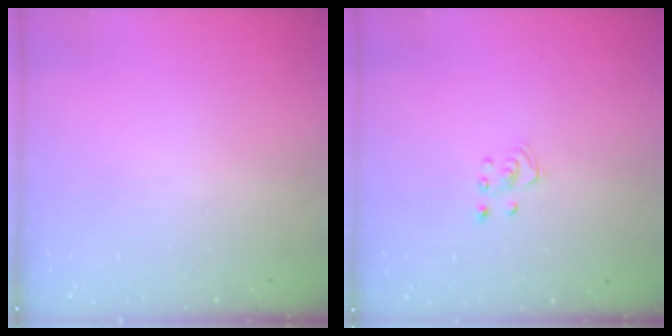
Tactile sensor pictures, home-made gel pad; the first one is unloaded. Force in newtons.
{"total": 2.5, "press": 2.5, "slide": 0.2}